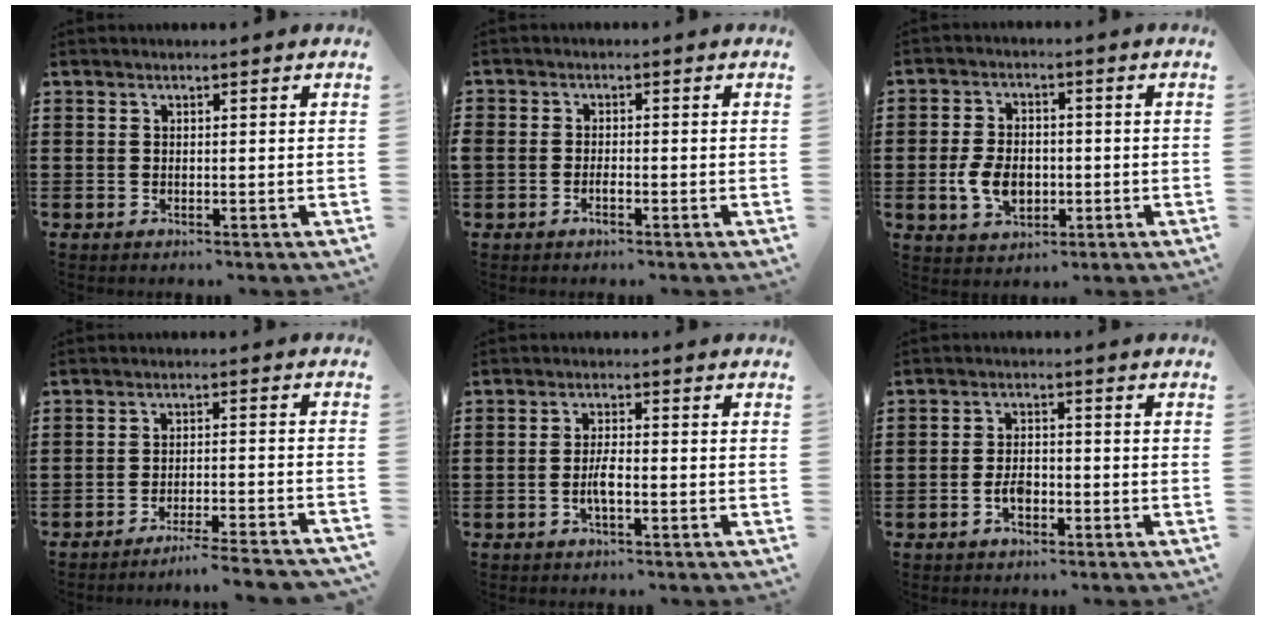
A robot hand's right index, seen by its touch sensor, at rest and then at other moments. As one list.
[{"total": 1.3, "force": [-0.9, 0.5, 0.8], "torque": [-0.016, -0.001, -0.017]}, {"total": 6.3, "force": [-1.3, 4.1, 4.6], "torque": [-0.107, 0.000, -0.025]}, {"total": 4.2, "force": [-3.9, -1.0, 1.3], "torque": [-0.023, -0.015, -0.077]}, {"total": 3.0, "force": [-0.9, 0.8, 2.8], "torque": [-0.065, -0.002, -0.021]}, {"total": 3.5, "force": [-1.4, 2.0, 2.5], "torque": [-0.054, 0.002, -0.028]}]